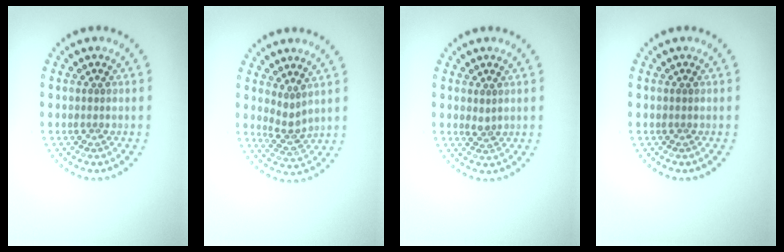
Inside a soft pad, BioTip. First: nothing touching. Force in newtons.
{"total": 1.9, "press": 1.3, "slide": 1.5}
{"total": 0.9, "press": 0.6, "slide": 0.6}
{"total": 0.0}